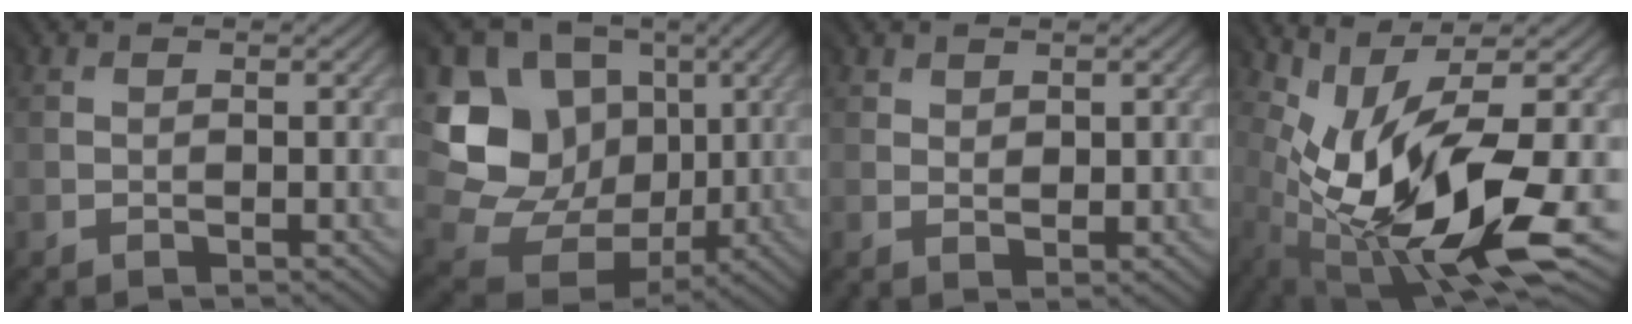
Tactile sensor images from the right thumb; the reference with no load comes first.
{"total": 14.8, "force": [2.7, 13.1, 6.3], "torque": [-0.181, -0.005, 0.068]}
{"total": 2.0, "force": [1.6, 1.1, 0.3], "torque": [-0.005, -0.002, 0.033]}
{"total": 13.1, "force": [-2.5, 4.8, 12.0], "torque": [-0.232, -0.010, -0.032]}